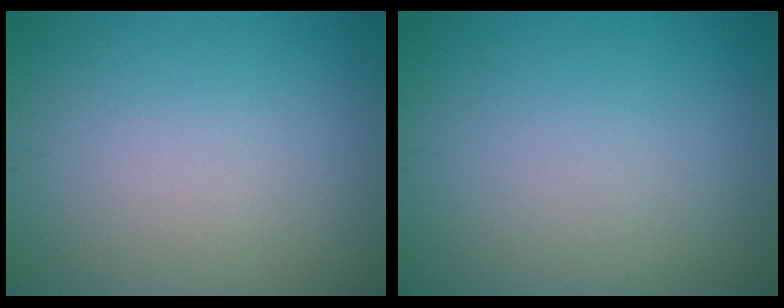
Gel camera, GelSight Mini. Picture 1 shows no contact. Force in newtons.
{"total": 0.0}